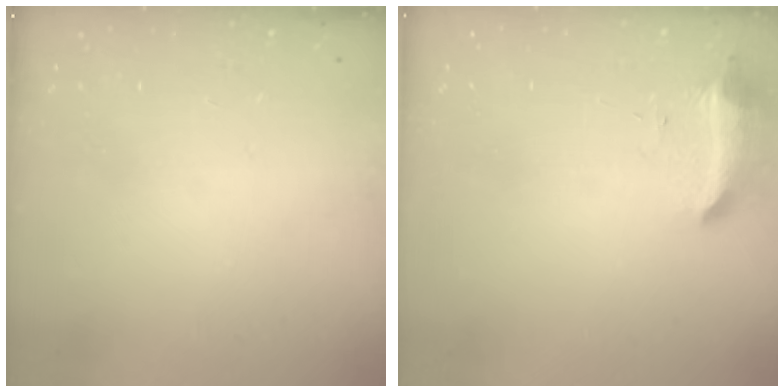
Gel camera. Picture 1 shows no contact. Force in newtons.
{"total": 9.2, "press": 9.2, "slide": 0.6}